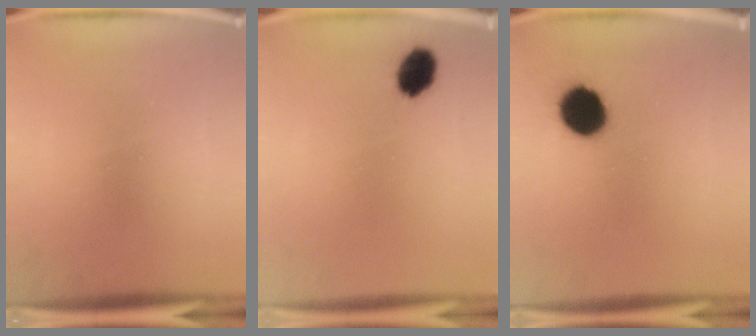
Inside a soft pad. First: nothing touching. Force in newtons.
{"total": 4.1}
{"total": 9.7}